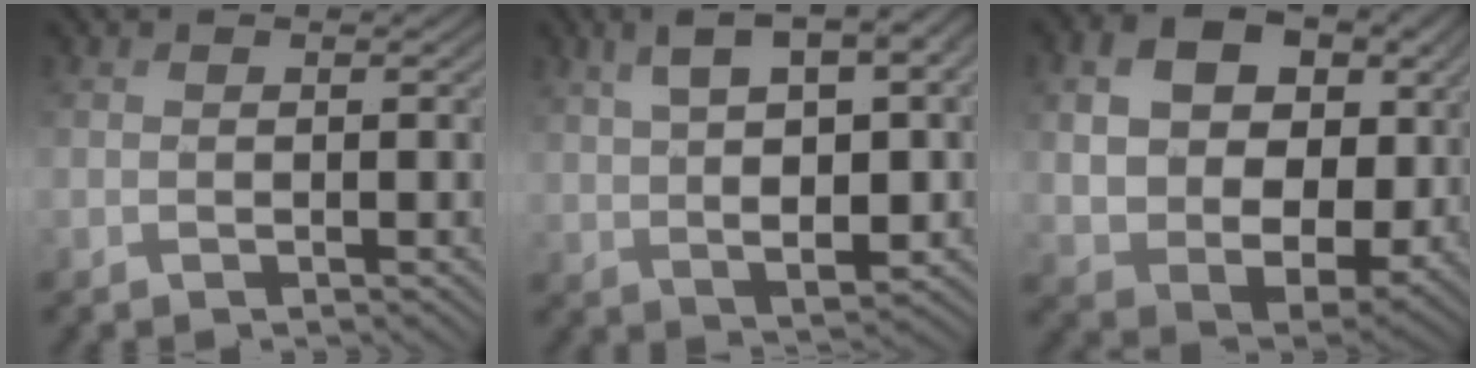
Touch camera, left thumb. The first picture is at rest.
{"total": 12.4, "force": [2.8, 5.5, 10.8], "torque": [-0.197, -0.002, 0.053]}
{"total": 13.8, "force": [2.6, 10.5, 8.6], "torque": [-0.191, -0.018, 0.062]}